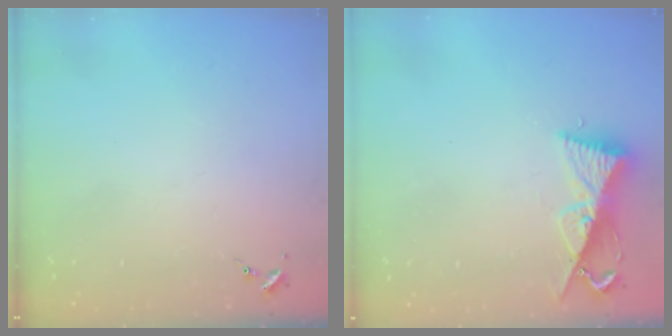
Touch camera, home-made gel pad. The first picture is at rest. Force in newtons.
{"total": 9.6, "press": 9.6, "slide": 0.4}